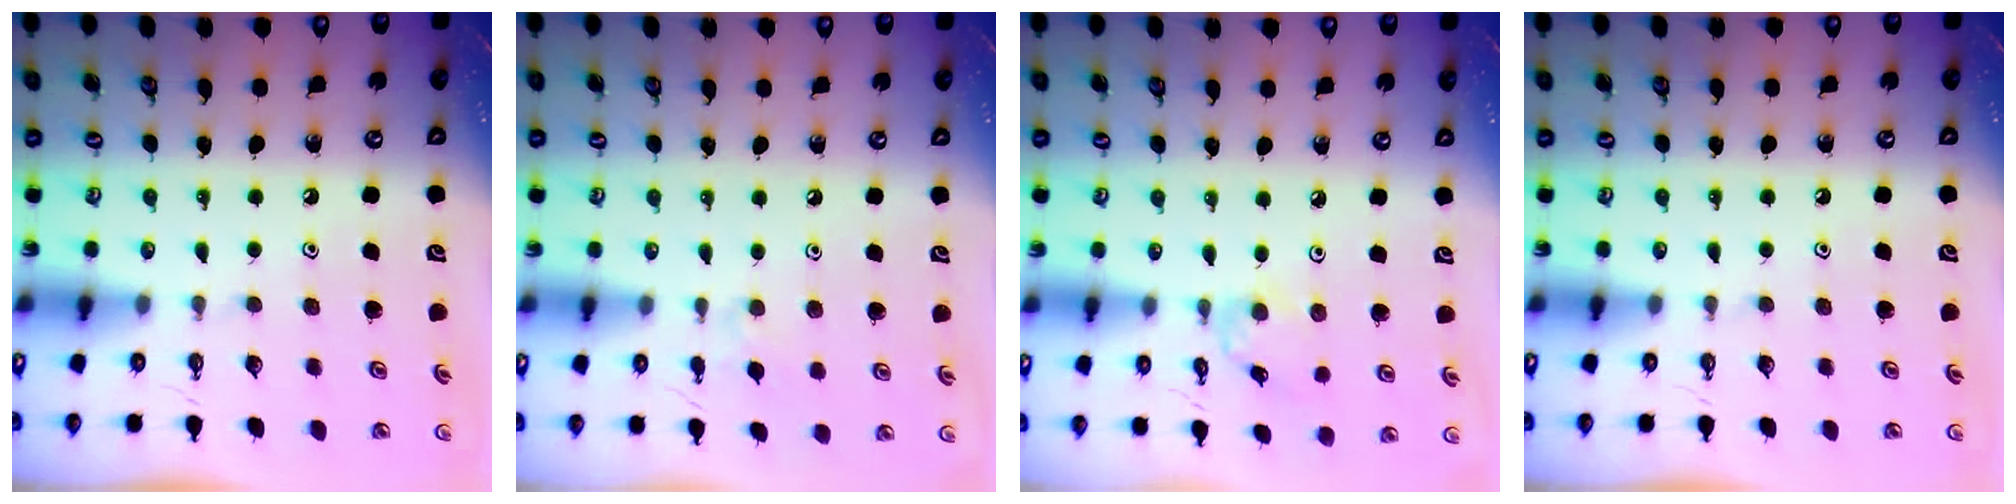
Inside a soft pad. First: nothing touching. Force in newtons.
{"total": 2.5, "press": 2.4, "slide": 0.5}
{"total": 2.6, "press": 2.5, "slide": 0.5}
{"total": 0.0}